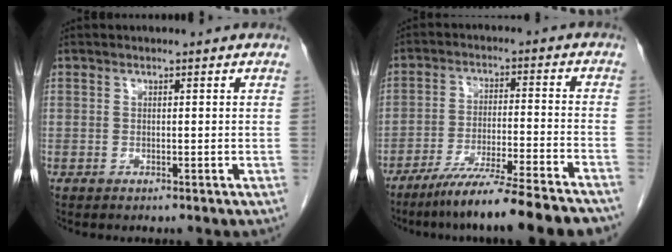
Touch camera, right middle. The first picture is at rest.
{"total": 15.0, "force": [-12.6, -0.5, 8.2], "torque": [-0.126, -0.031, -0.200]}